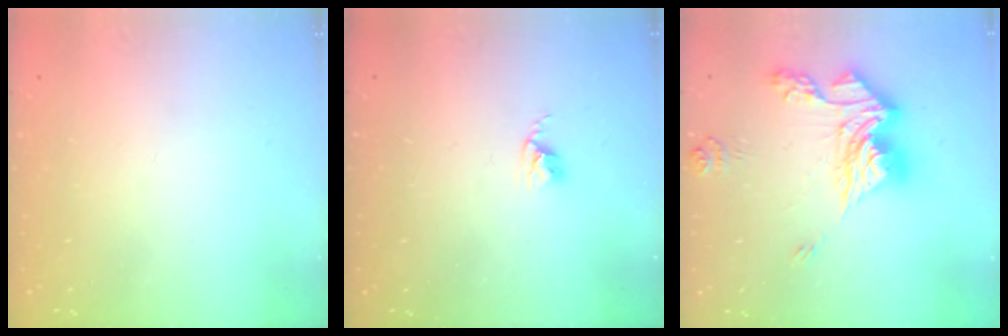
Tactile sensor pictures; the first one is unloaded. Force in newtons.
{"total": 2.4, "press": 2.4, "slide": 0.3}
{"total": 17.0, "press": 16.9, "slide": 1.7}